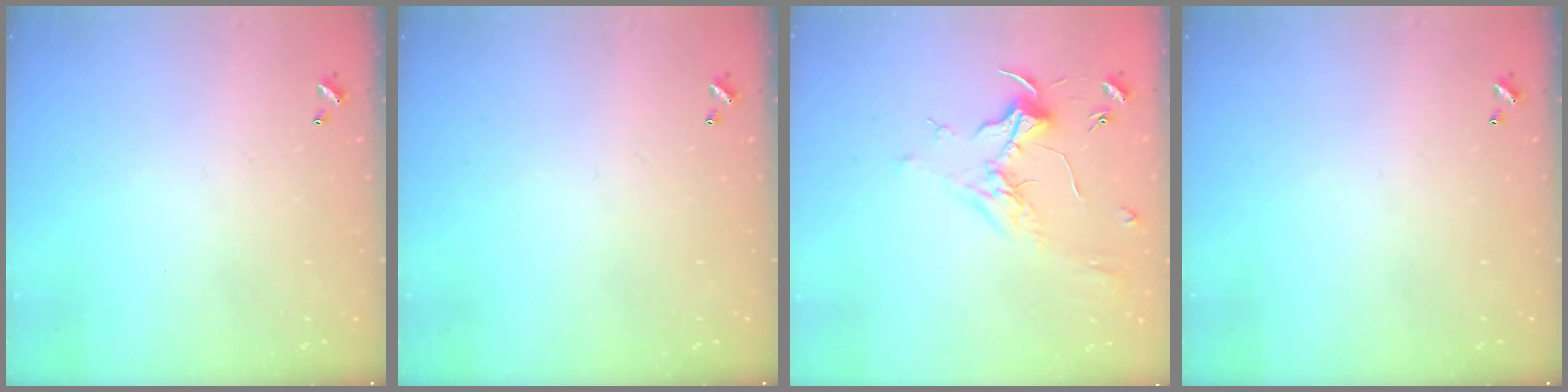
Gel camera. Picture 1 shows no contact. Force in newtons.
{"total": 0.0}
{"total": 1.8, "press": 1.7, "slide": 0.6}
{"total": 0.0}